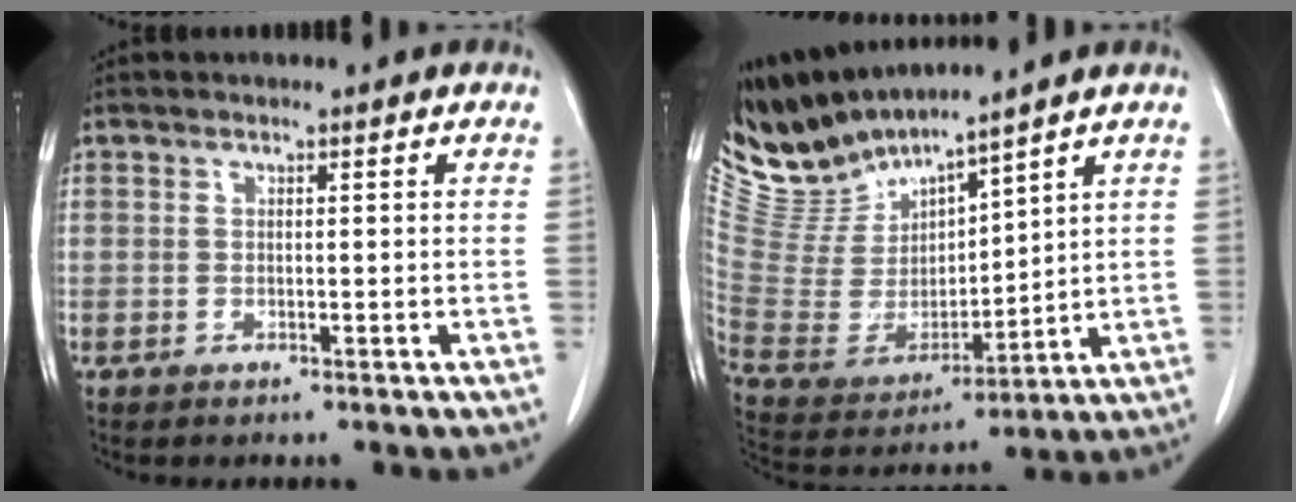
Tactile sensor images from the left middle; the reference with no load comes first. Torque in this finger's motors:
{"motor_torque": [-0.12, -0.47, -0.06, -0.04]}